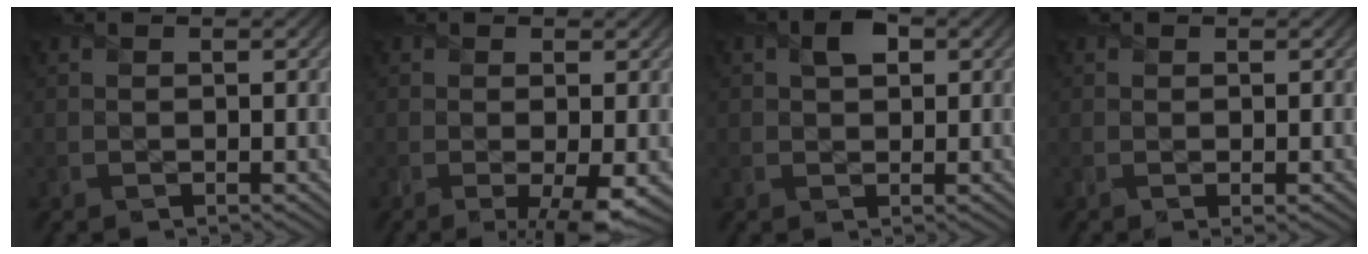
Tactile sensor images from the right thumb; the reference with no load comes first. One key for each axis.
{"total": 4.0, "fx": -1.0, "fy": 1.0, "fz": 3.8, "tx": -0.064, "ty": -0.014, "tz": -0.016}
{"total": 3.0, "fx": 1.1, "fy": 2.0, "fz": 1.9, "tx": -0.038, "ty": 0.006, "tz": 0.015}
{"total": 0.9, "fx": -0.1, "fy": 0.4, "fz": 0.8, "tx": -0.013, "ty": -0.005, "tz": -0.003}